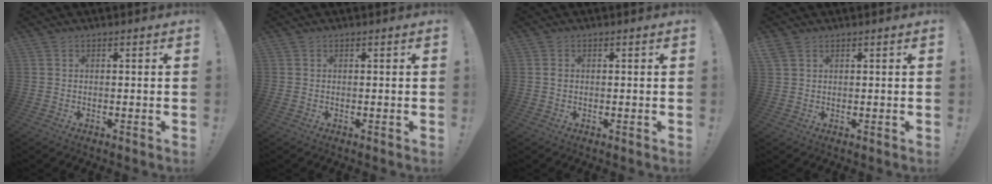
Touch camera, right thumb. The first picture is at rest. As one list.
[{"total": 0.0}, {"total": 0.6, "force": [-0.1, 0.5, 0.3], "torque": [-0.010, 0.005, -0.002]}, {"total": 2.5, "force": [1.7, 1.5, 1.2], "torque": [-0.025, -0.003, 0.033]}]